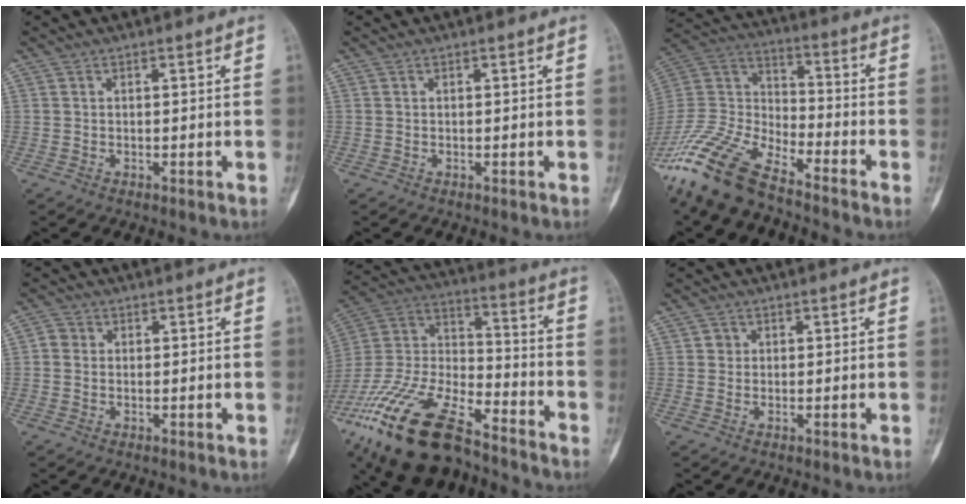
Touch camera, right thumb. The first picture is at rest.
{"total": 0.0}
{"total": 16.2, "force": [-13.0, 5.0, 8.2], "torque": [-0.159, 0.061, -0.261]}
{"total": 2.2, "force": [0.1, 2.0, 0.8], "torque": [-0.006, 0.004, -0.001]}
{"total": 26.5, "force": [-18.4, 10.1, 16.3], "torque": [-0.376, 0.029, -0.344]}
{"total": 1.2, "force": [0.3, 1.2, 0.2], "torque": [0.004, 0.002, 0.002]}